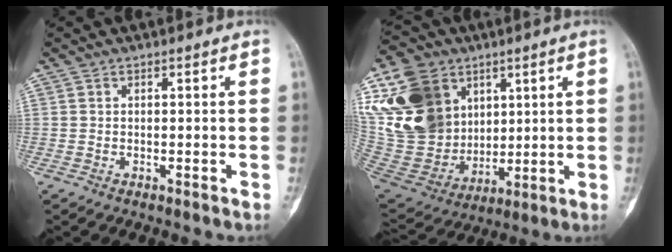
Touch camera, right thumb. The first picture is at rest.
{"total": 26.1, "force": [9.5, 19.7, 14.3], "torque": [-0.295, 0.000, 0.198]}